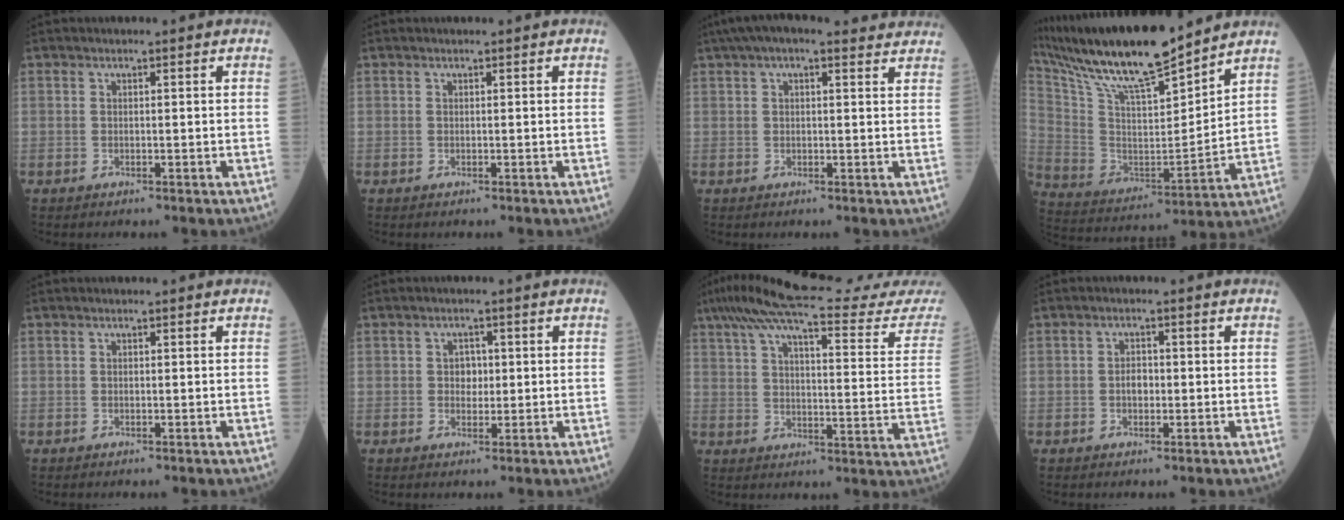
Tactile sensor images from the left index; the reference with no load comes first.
{"total": 0.0}
{"total": 11.0, "force": [9.0, 2.9, 5.6], "torque": [-0.084, 0.054, 0.118]}
{"total": 19.7, "force": [16.8, 1.9, 10.2], "torque": [-0.199, 0.004, 0.307]}
{"total": 0.0}
{"total": 2.2, "force": [0.1, 1.7, 1.3], "torque": [-0.017, 0.000, 0.001]}
{"total": 26.4, "force": [23.5, 0.9, 12.1], "torque": [-0.190, -0.040, 0.298]}
{"total": 1.8, "force": [-0.4, 1.2, 1.3], "torque": [-0.020, 0.001, -0.008]}